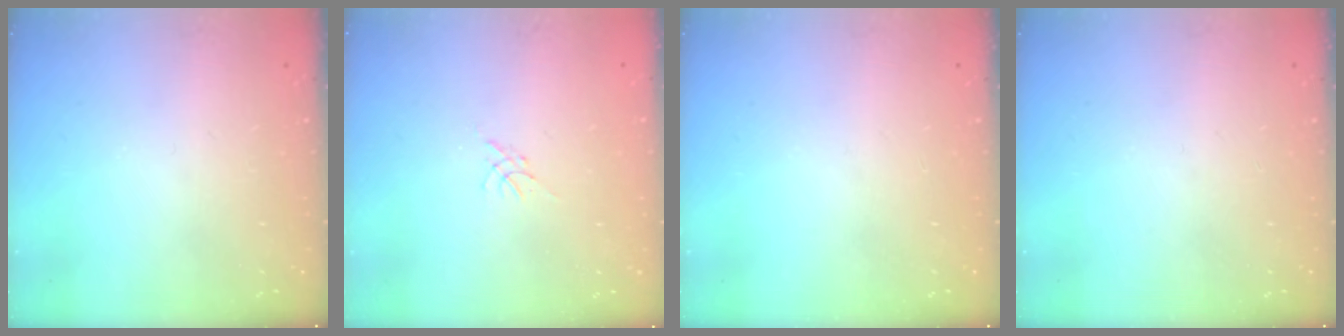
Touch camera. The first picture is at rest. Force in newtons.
{"total": 0.0}
{"total": 0.0}
{"total": 0.0}